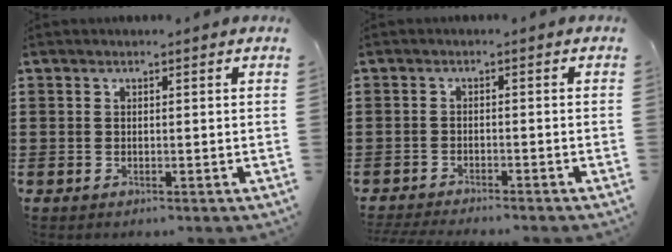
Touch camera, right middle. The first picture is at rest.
{"total": 2.3, "force": [-2.2, -0.1, 0.3], "torque": [-0.014, -0.005, -0.049]}